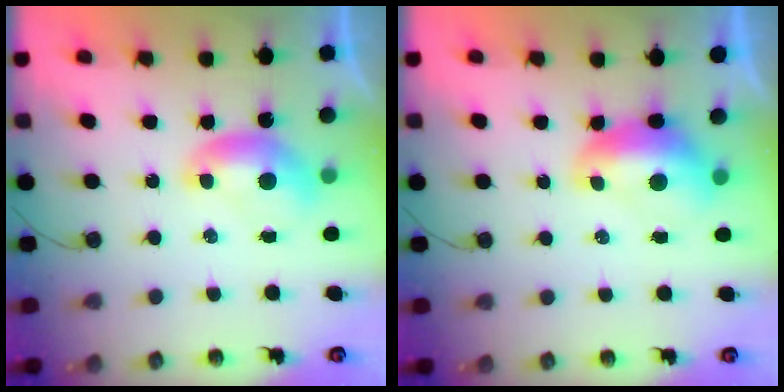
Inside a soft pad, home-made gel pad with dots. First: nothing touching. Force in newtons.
{"total": 2.2, "press": 2.0, "slide": 0.9}